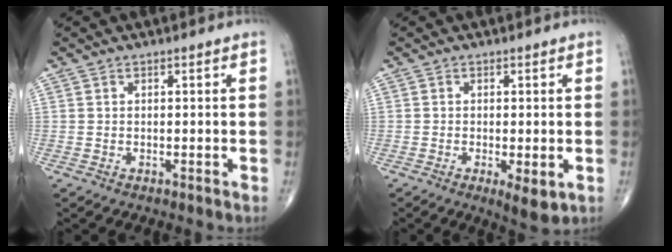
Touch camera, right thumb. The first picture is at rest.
{"total": 4.5, "force": [-1.3, 1.4, 4.1], "torque": [-0.066, -0.014, -0.019]}